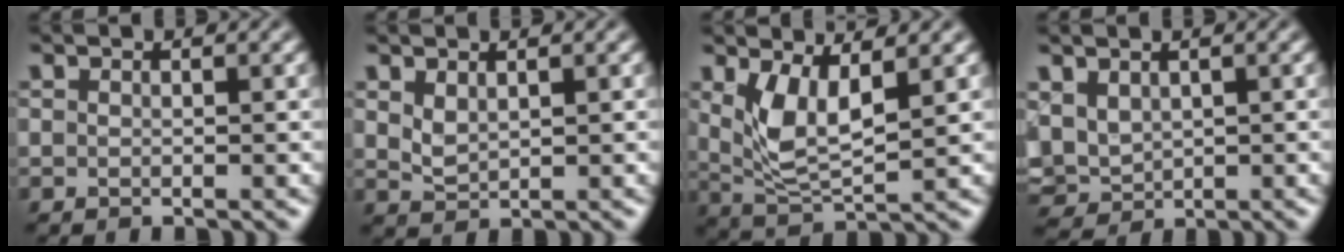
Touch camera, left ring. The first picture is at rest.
{"total": 1.6, "force": [1.0, 0.8, 1.0], "torque": [-0.024, -0.003, 0.026]}
{"total": 4.5, "force": [1.5, 1.8, 3.9], "torque": [-0.088, -0.008, 0.037]}
{"total": 3.6, "force": [0.8, 2.8, 2.2], "torque": [-0.055, -0.005, 0.020]}